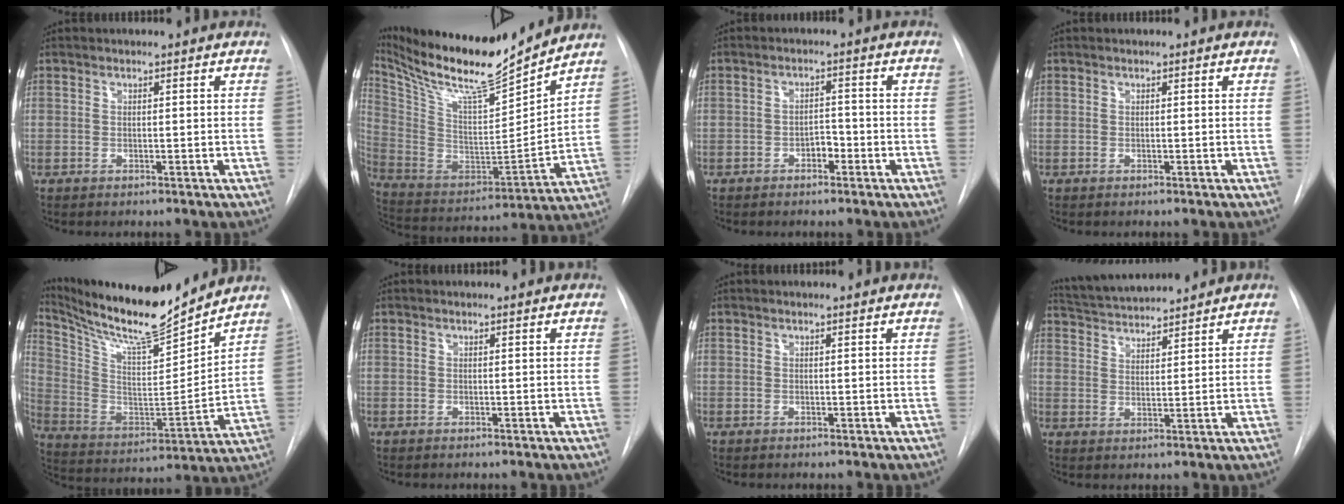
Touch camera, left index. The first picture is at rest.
{"total": 21.4, "force": [19.3, 1.6, 9.1], "torque": [-0.190, -0.030, 0.330]}
{"total": 2.3, "force": [-1.3, 1.3, 1.5], "torque": [-0.017, 0.007, -0.022]}
{"total": 0.0}
{"total": 18.4, "force": [17.0, 1.0, 6.9], "torque": [-0.146, -0.032, 0.290]}
{"total": 1.6, "force": [1.5, 0.0, 0.3], "torque": [-0.013, 0.008, 0.016]}
{"total": 2.1, "force": [2.0, 0.1, 0.4], "torque": [-0.013, 0.008, 0.018]}
{"total": 10.6, "force": [10.2, 0.6, 2.9], "torque": [-0.061, 0.025, 0.169]}